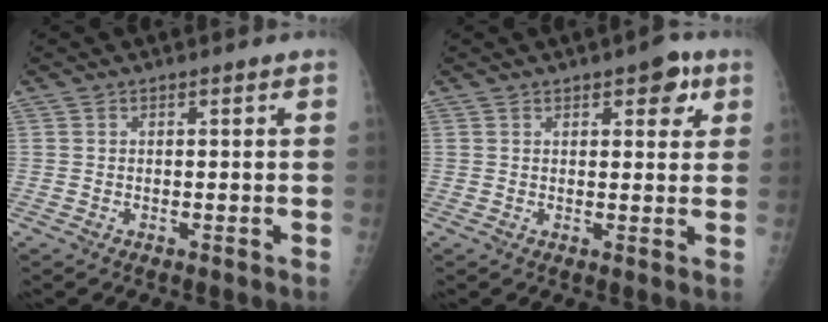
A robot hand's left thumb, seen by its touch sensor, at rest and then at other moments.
{"total": 5.1, "force": [2.6, 2.4, 3.7], "torque": [-0.022, -0.007, 0.025]}